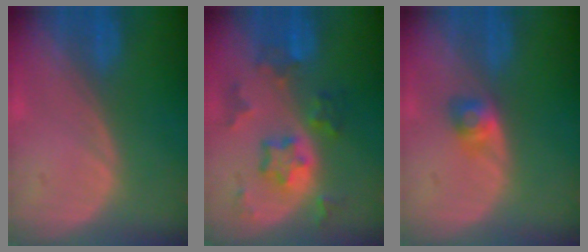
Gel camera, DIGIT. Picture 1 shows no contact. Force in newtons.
{"total": 7.4, "press": 6.6, "slide": 3.3}
{"total": 2.6, "press": 2.4, "slide": 1.0}